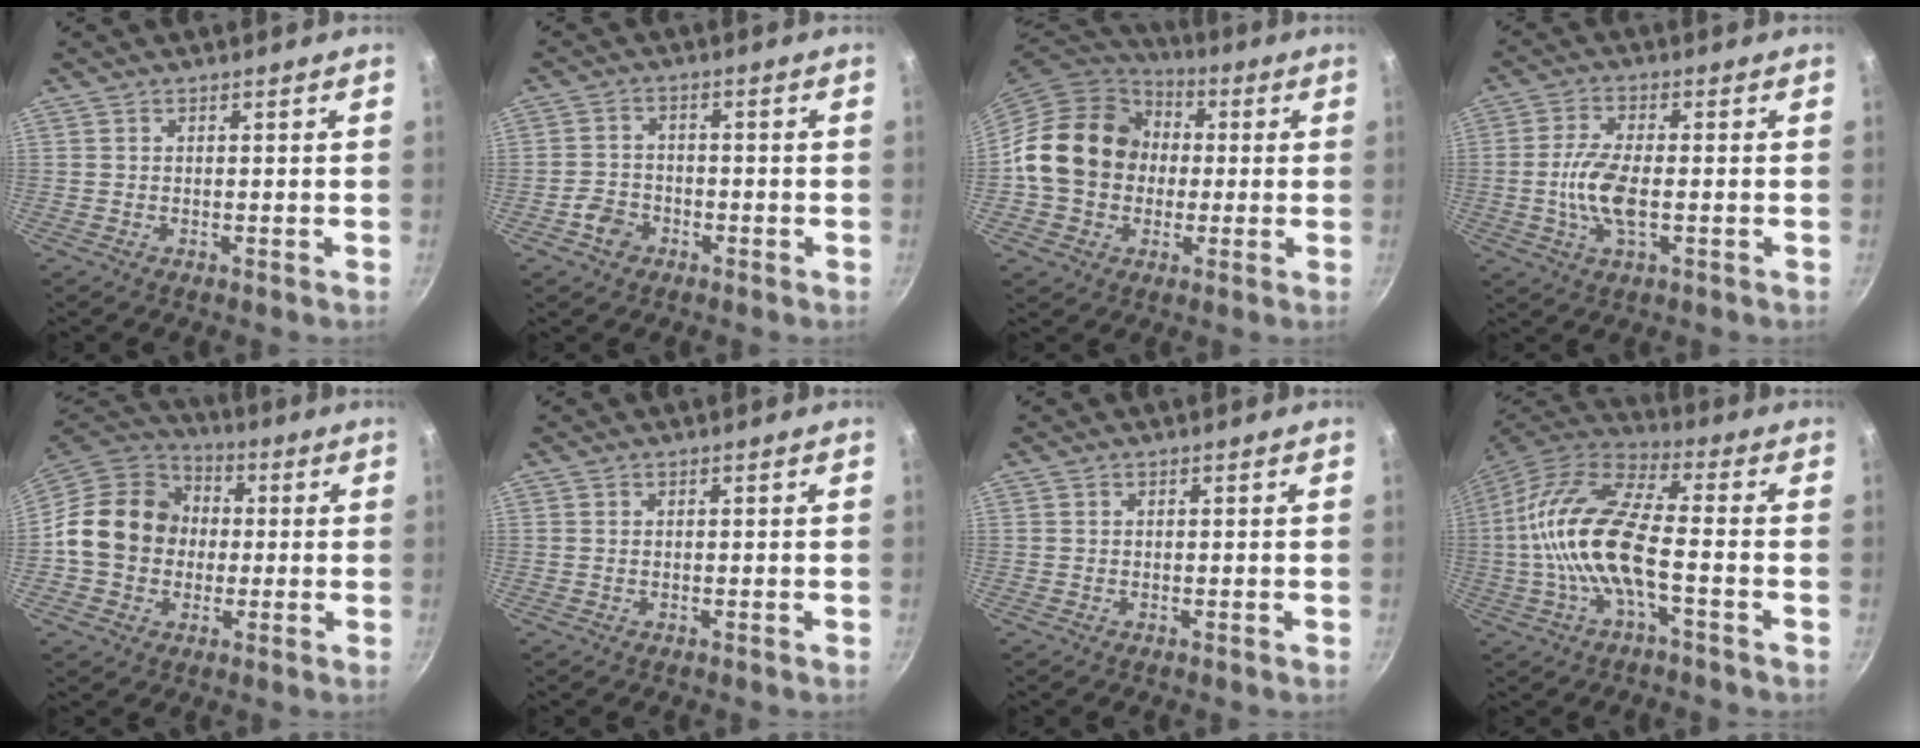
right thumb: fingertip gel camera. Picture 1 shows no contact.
{"total": 4.1, "force": [-2.2, 3.2, 1.4], "torque": [-0.014, 0.025, -0.039]}
{"total": 17.1, "force": [0.6, 14.4, 9.2], "torque": [-0.126, 0.031, 0.001]}
{"total": 8.5, "force": [-1.1, 3.5, 7.7], "torque": [-0.155, 0.008, -0.027]}
{"total": 16.1, "force": [-0.1, 13.8, 8.4], "torque": [-0.113, 0.030, -0.016]}
{"total": 0.0}
{"total": 0.0}
{"total": 16.8, "force": [-2.7, 6.1, 15.4], "torque": [-0.302, 0.036, -0.065]}